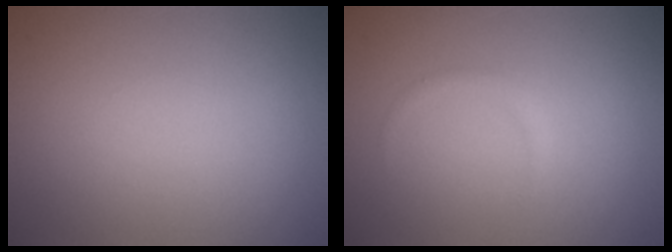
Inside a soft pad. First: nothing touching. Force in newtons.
{"total": 0.7, "press": 0.7, "slide": 0.1}